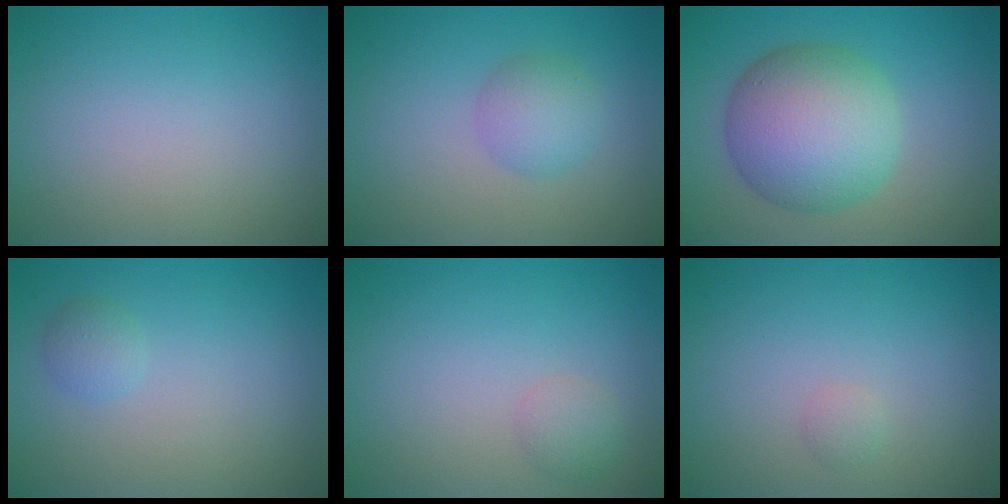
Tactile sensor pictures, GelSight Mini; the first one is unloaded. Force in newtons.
{"total": 2.7, "press": 2.7, "slide": 0.1}
{"total": 9.2, "press": 9.2, "slide": 0.2}
{"total": 1.2, "press": 1.2, "slide": 0.1}
{"total": 1.5, "press": 1.5, "slide": 0.1}
{"total": 0.7, "press": 0.7, "slide": 0.0}